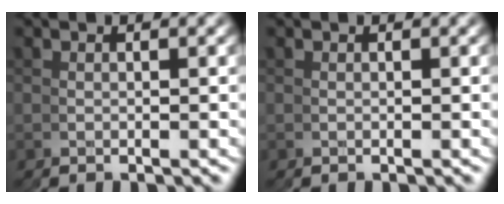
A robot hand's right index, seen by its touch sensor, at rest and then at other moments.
{"total": 0.0}